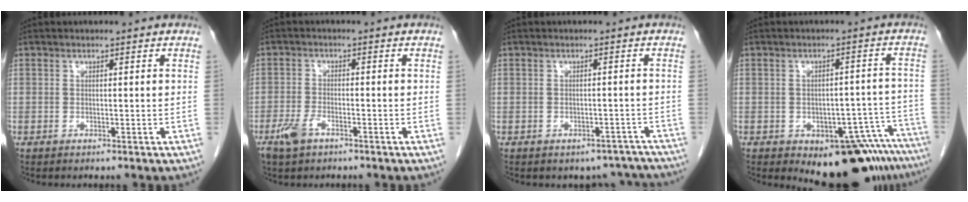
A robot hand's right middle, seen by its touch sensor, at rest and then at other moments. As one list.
[{"total": 3.7, "force": [-2.3, 1.5, 2.5], "torque": [-0.059, -0.001, -0.043]}, {"total": 5.6, "force": [-4.8, 2.7, -0.2], "torque": [0.022, 0.023, -0.049]}, {"total": 12.3, "force": [-9.5, 4.0, 6.7], "torque": [-0.019, 0.020, -0.115]}]